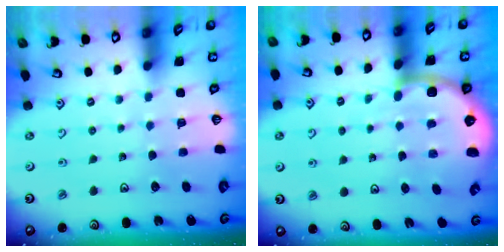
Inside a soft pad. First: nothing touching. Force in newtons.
{"total": 6.9, "press": 6.4, "slide": 2.6}